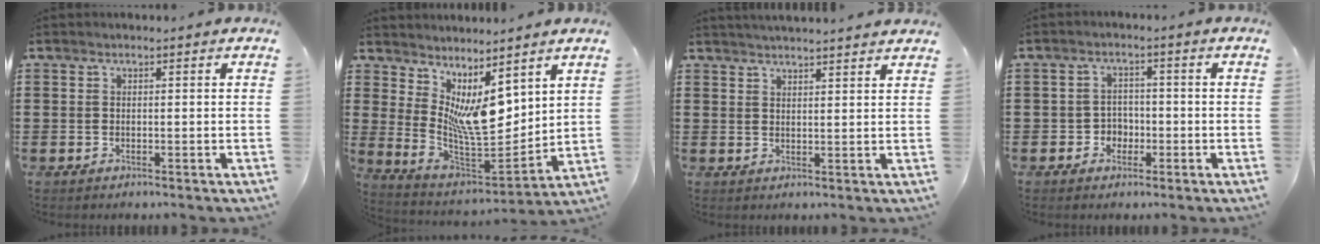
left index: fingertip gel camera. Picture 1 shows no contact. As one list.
[{"total": 8.7, "force": [4.1, 3.5, 6.8], "torque": [-0.138, -0.031, 0.078]}, {"total": 2.5, "force": [2.4, -0.4, 0.2], "torque": [-0.010, -0.009, 0.046]}, {"total": 2.8, "force": [-1.3, 2.2, 0.9], "torque": [-0.026, 0.005, -0.031]}]